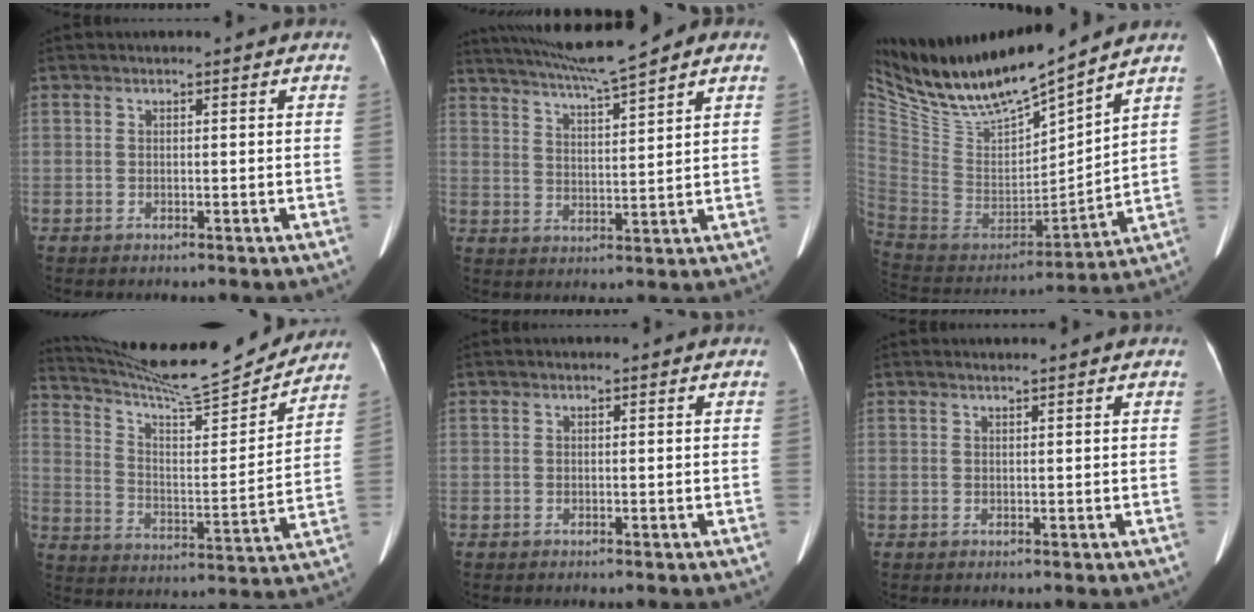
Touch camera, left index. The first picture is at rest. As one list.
[{"total": 9.7, "force": [8.5, -0.9, 4.5], "torque": [-0.081, 0.013, 0.142]}, {"total": 17.3, "force": [15.8, 1.6, 6.8], "torque": [-0.144, -0.022, 0.303]}, {"total": 20.4, "force": [19.3, 0.8, 6.8], "torque": [-0.121, -0.032, 0.287]}, {"total": 0.0}, {"total": 2.0, "force": [1.9, -0.3, 0.8], "torque": [-0.011, 0.013, 0.028]}]